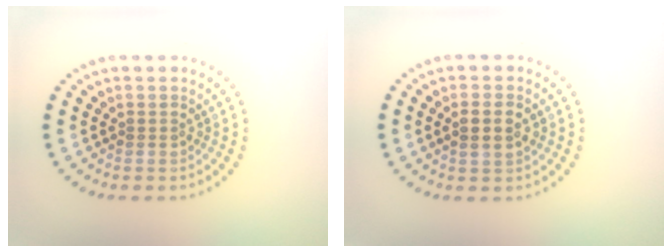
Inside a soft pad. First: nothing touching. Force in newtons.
{"total": 2.5, "press": 2.4, "slide": 0.6}